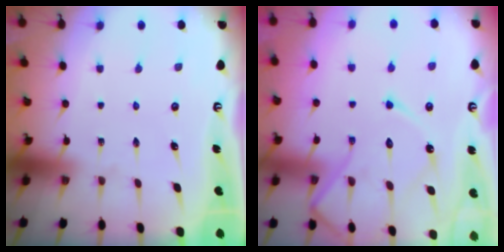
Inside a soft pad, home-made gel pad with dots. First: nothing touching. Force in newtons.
{"total": 14.3, "press": 14.3, "slide": 1.3}